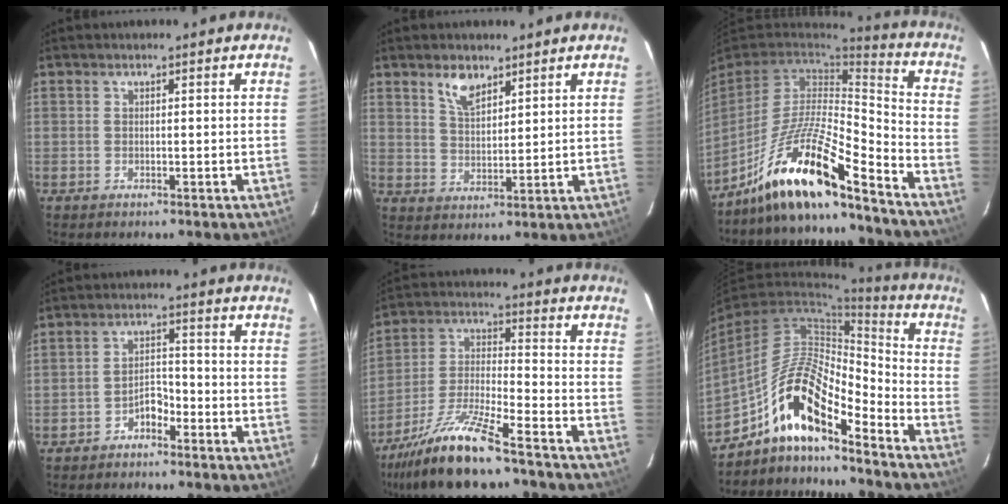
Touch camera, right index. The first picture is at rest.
{"total": 5.3, "force": [3.7, 2.4, 3.0], "torque": [-0.053, 0.004, 0.072]}
{"total": 16.7, "force": [-12.6, 2.0, 10.8], "torque": [-0.221, -0.010, -0.241]}
{"total": 3.8, "force": [-2.9, 1.8, 1.6], "torque": [-0.038, 0.013, -0.047]}
{"total": 13.9, "force": [-10.9, 1.6, 8.5], "torque": [-0.182, -0.005, -0.207]}
{"total": 14.6, "force": [-10.3, 4.0, 9.6], "torque": [-0.174, 0.013, -0.193]}